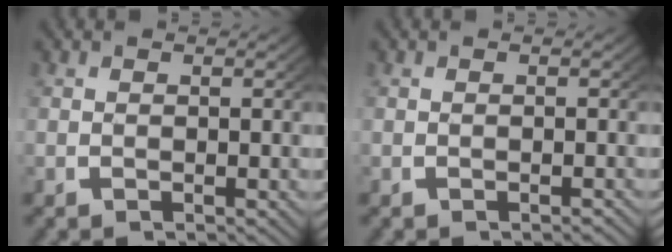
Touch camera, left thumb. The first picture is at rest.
{"total": 0.6, "force": [-0.5, 0.0, 0.3], "torque": [-0.007, 0.001, -0.006]}